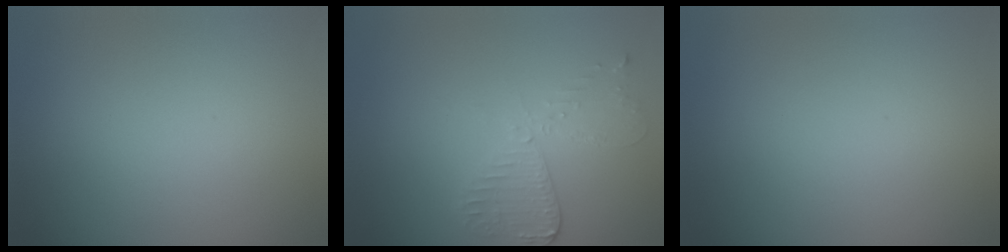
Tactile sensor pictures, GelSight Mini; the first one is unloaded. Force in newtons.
{"total": 2.7, "press": 2.4, "slide": 1.2}
{"total": 0.0}